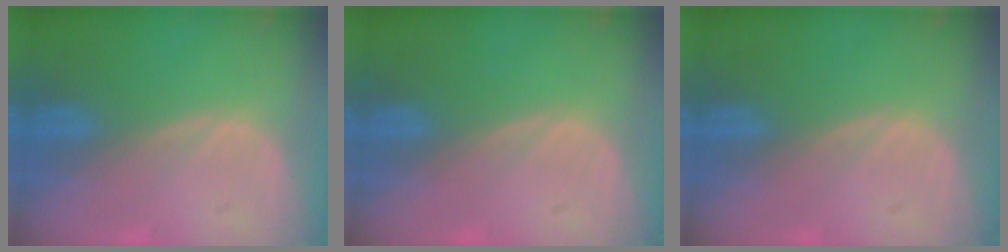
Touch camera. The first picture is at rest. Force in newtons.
{"total": 0.0}
{"total": 0.0}